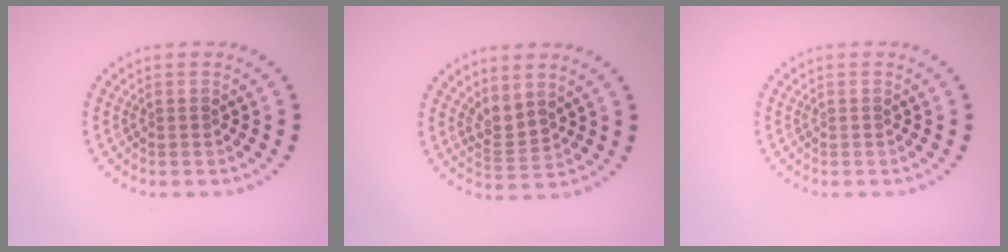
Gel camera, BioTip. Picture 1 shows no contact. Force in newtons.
{"total": 2.1, "press": 1.4, "slide": 1.6}
{"total": 0.0}